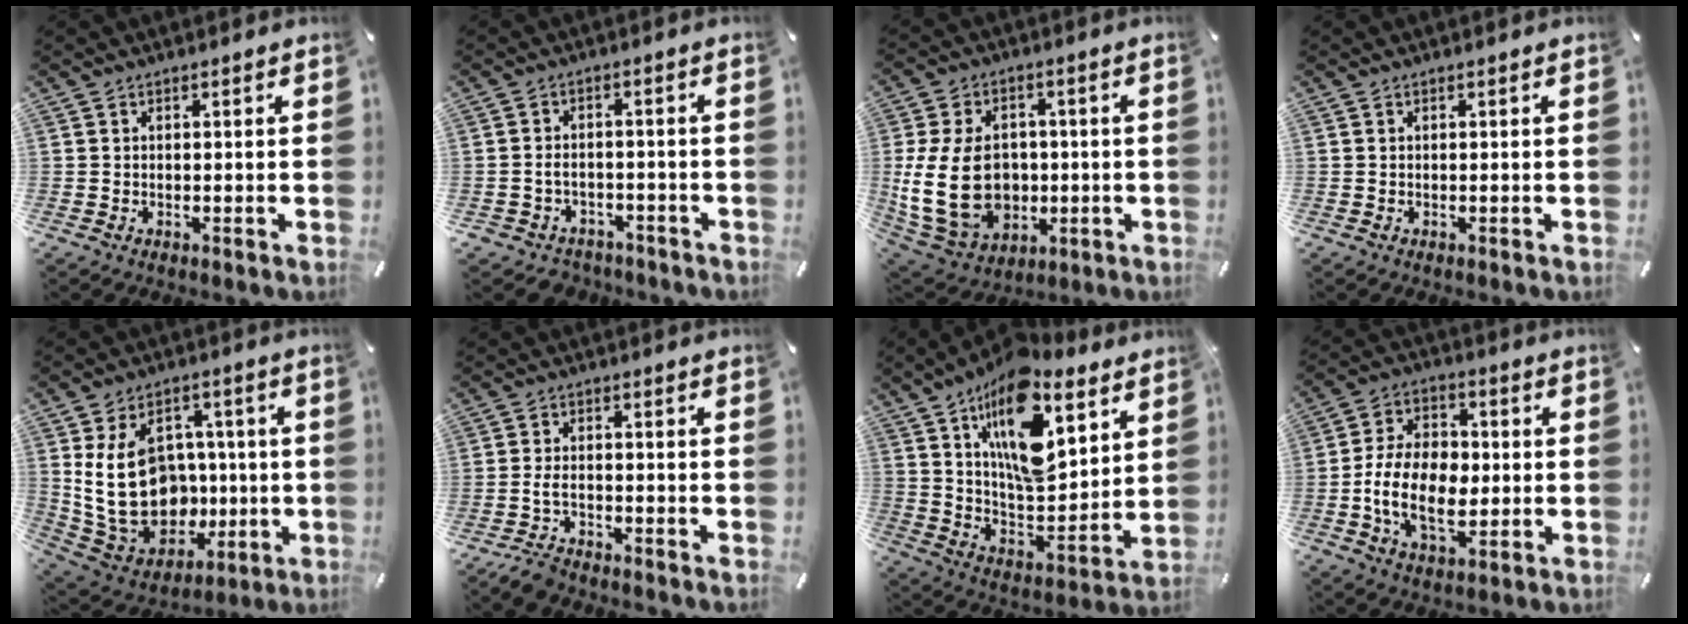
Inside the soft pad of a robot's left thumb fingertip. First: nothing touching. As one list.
[{"total": 3.8, "force": [-1.7, 3.1, 1.5], "torque": [-0.035, 0.004, -0.034]}, {"total": 18.6, "force": [-1.0, 13.8, 12.5], "torque": [-0.256, -0.004, -0.012]}, {"total": 0.0}, {"total": 20.0, "force": [1.0, 15.9, 12.0], "torque": [-0.224, -0.014, 0.028]}, {"total": 3.8, "force": [-2.7, 1.3, 2.3], "torque": [-0.055, 0.012, -0.054]}, {"total": 20.7, "force": [11.8, 10.1, 13.6], "torque": [-0.234, -0.064, 0.204]}, {"total": 14.4, "force": [-2.7, 9.5, 10.5], "torque": [-0.206, 0.009, -0.046]}]